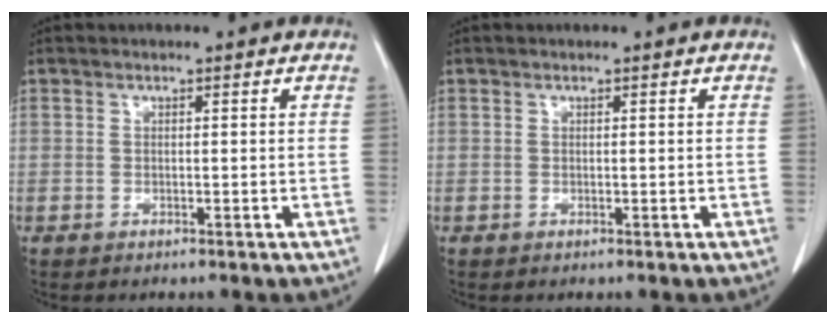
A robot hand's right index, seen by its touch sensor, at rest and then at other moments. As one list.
[{"total": 0.0}]